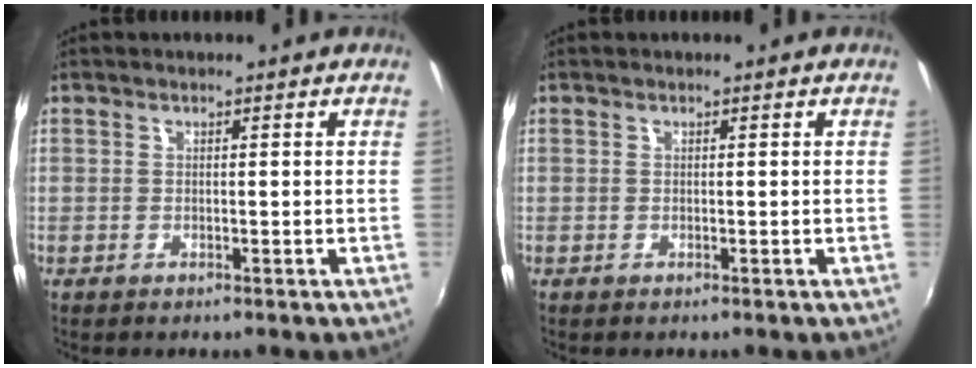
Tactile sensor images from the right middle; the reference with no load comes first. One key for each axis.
{"total": 0.0}